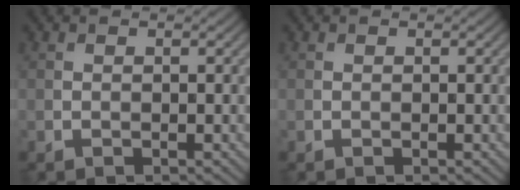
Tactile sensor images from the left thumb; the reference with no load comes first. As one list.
[{"total": 0.0}]